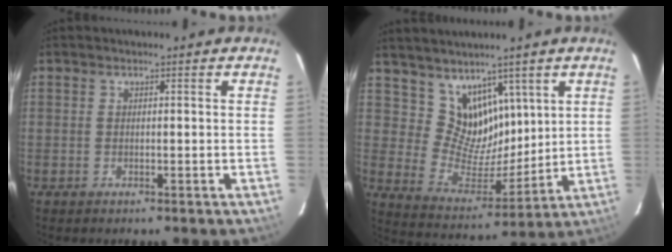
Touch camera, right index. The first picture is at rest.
{"total": 10.9, "force": [6.9, 7.3, 4.2], "torque": [-0.066, -0.007, 0.142]}